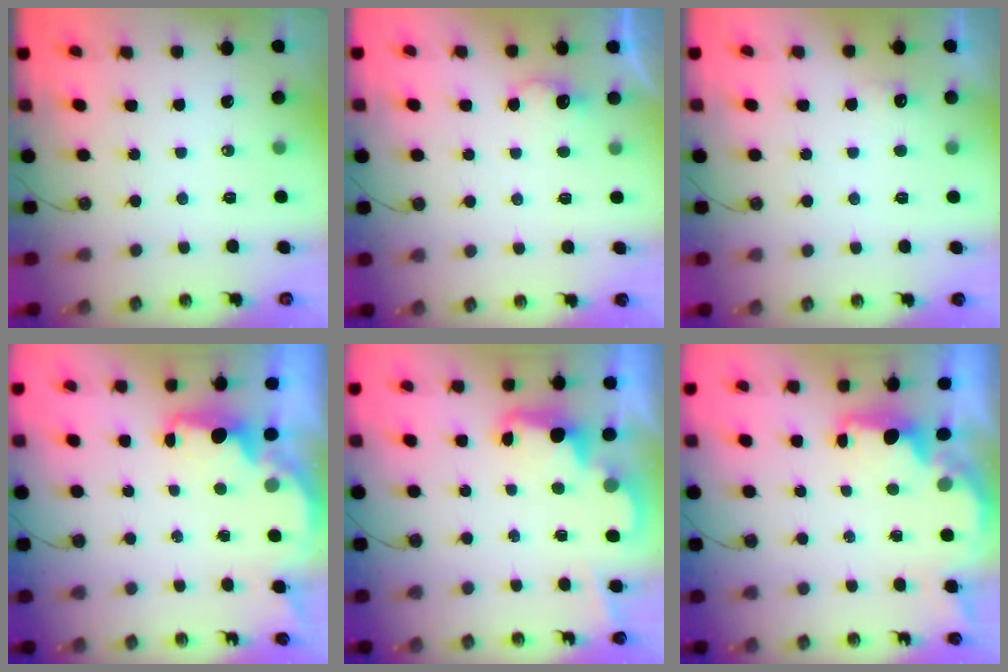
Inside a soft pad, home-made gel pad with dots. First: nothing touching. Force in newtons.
{"total": 5.9, "press": 5.8, "slide": 0.8}
{"total": 4.0, "press": 3.8, "slide": 1.1}
{"total": 2.1, "press": 2.0, "slide": 0.5}
{"total": 2.6, "press": 2.5, "slide": 0.6}
{"total": 1.8, "press": 1.7, "slide": 0.6}